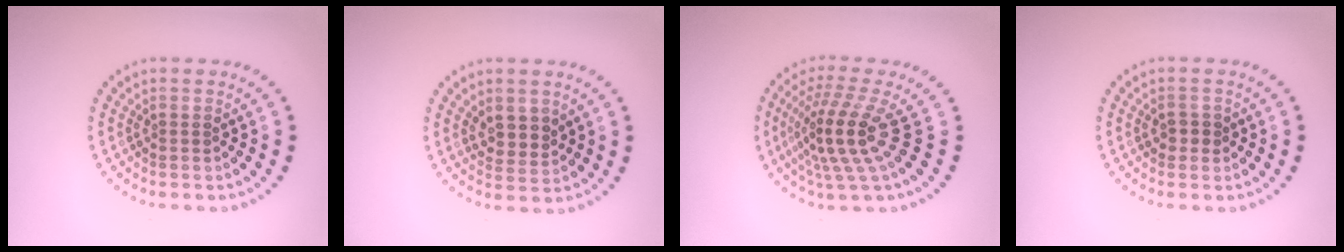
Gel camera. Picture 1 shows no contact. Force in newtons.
{"total": 2.3, "press": 2.1, "slide": 1.0}
{"total": 5.1, "press": 3.6, "slide": 3.6}
{"total": 1.3, "press": 1.2, "slide": 0.5}